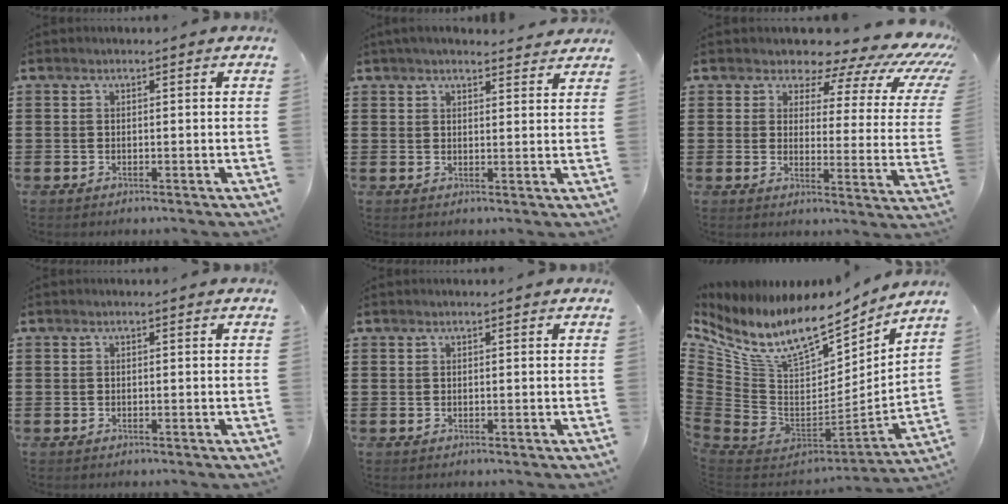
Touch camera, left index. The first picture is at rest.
{"total": 3.2, "force": [2.9, 0.5, 1.0], "torque": [-0.026, -0.003, 0.055]}
{"total": 7.4, "force": [6.0, 2.8, 3.3], "torque": [-0.063, -0.048, 0.098]}
{"total": 0.0}
{"total": 0.0}
{"total": 14.4, "force": [10.2, 5.5, 8.5], "torque": [-0.192, -0.075, 0.181]}